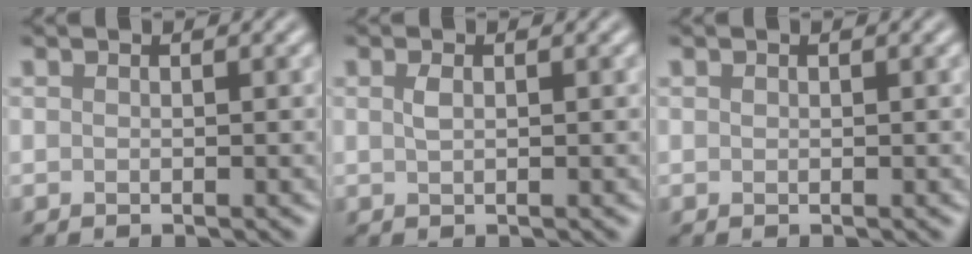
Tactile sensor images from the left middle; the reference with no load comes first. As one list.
[{"total": 0.9, "force": [0.3, 0.4, 0.8], "torque": [-0.019, 0.002, 0.007]}, {"total": 0.0}]